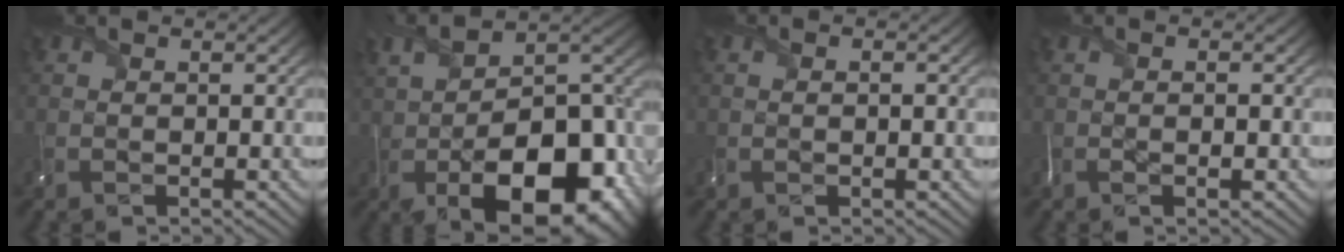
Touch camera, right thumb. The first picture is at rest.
{"total": 17.8, "force": [-5.3, 9.4, 14.1], "torque": [-0.206, -0.023, -0.066]}
{"total": 1.3, "force": [-0.5, 0.3, 1.1], "torque": [-0.013, -0.004, -0.005]}
{"total": 1.5, "force": [-0.7, 0.3, 1.3], "torque": [-0.016, -0.006, -0.011]}